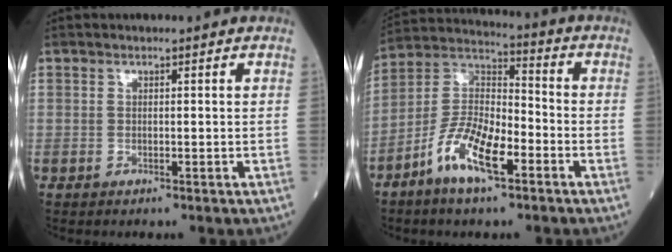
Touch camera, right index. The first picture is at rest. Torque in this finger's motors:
{"motor_torque": [1.40, -0.73, 0.76, 0.18]}